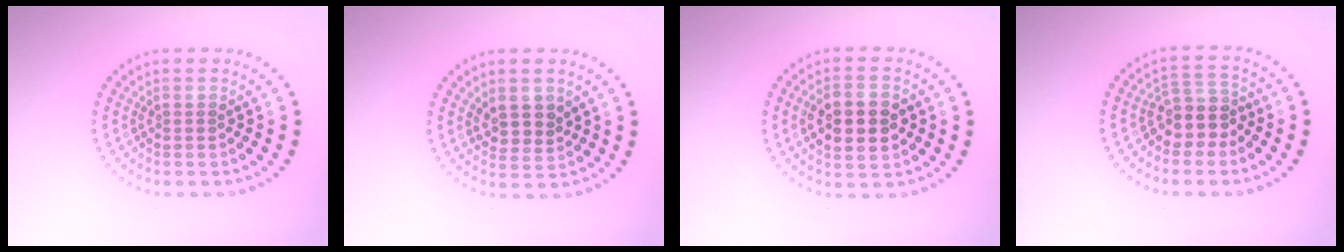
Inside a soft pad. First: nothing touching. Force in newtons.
{"total": 2.5, "press": 2.3, "slide": 0.9}
{"total": 5.2, "press": 5.2, "slide": 0.2}
{"total": 3.1, "press": 2.6, "slide": 1.7}